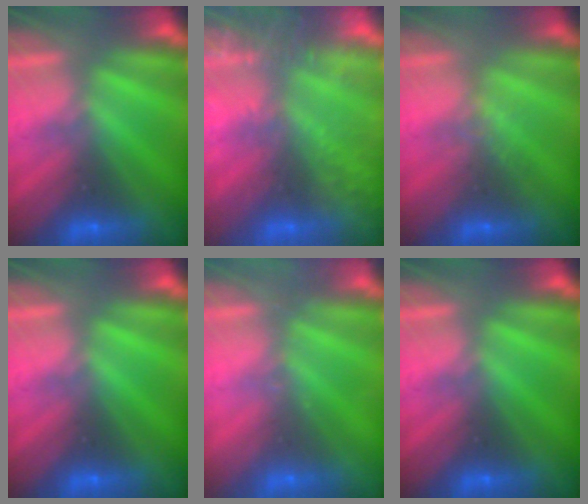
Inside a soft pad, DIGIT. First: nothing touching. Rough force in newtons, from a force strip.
{"total": 5.8}
{"total": 1.5}
{"total": 0.0}
{"total": 2.1}
{"total": 0.0}